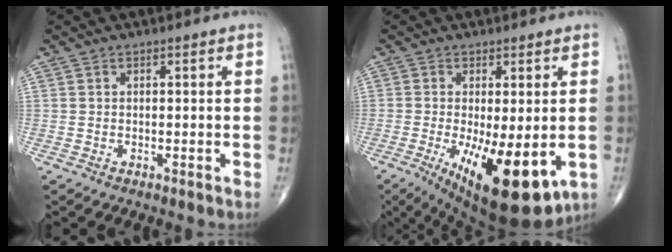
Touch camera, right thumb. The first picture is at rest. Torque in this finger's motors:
{"motor_torque": [1.74, 2.94, 0.82, 0.28, 0.45]}